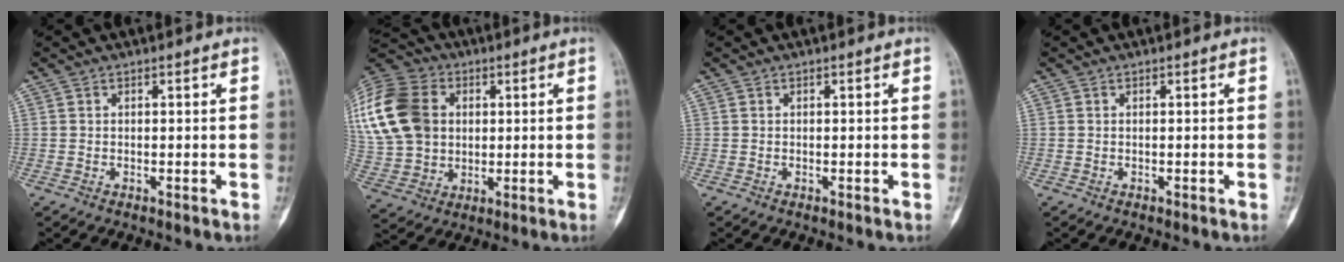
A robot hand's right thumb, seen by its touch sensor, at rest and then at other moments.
{"total": 26.1, "force": [5.6, 20.4, 15.2], "torque": [-0.367, 0.051, 0.116]}
{"total": 0.0}
{"total": 0.0}